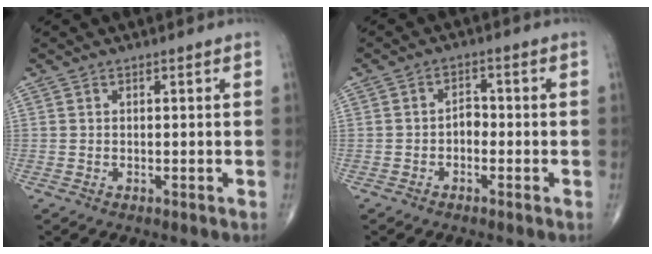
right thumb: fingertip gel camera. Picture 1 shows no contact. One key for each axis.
{"total": 2.6, "fx": -1.0, "fy": 1.8, "fz": 1.6, "tx": -0.013, "ty": 0.013, "tz": -0.024}